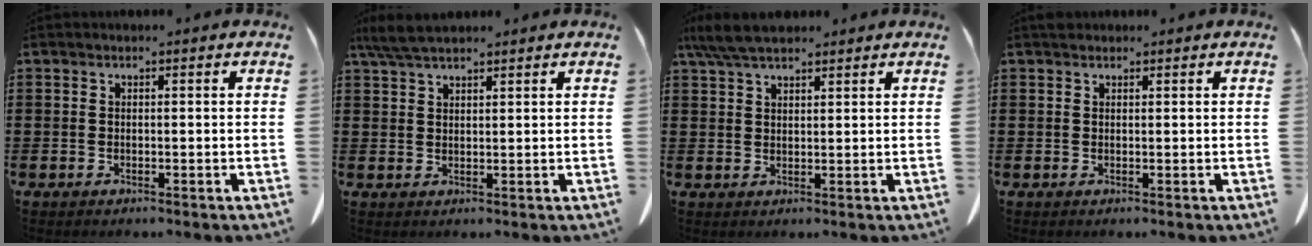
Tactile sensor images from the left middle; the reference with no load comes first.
{"total": 4.2, "force": [3.4, 0.9, 2.3], "torque": [-0.054, -0.001, 0.065]}
{"total": 5.5, "force": [4.3, 1.3, 3.0], "torque": [-0.069, -0.003, 0.082]}
{"total": 0.8, "force": [0.6, 0.4, 0.1], "torque": [-0.005, 0.002, 0.013]}